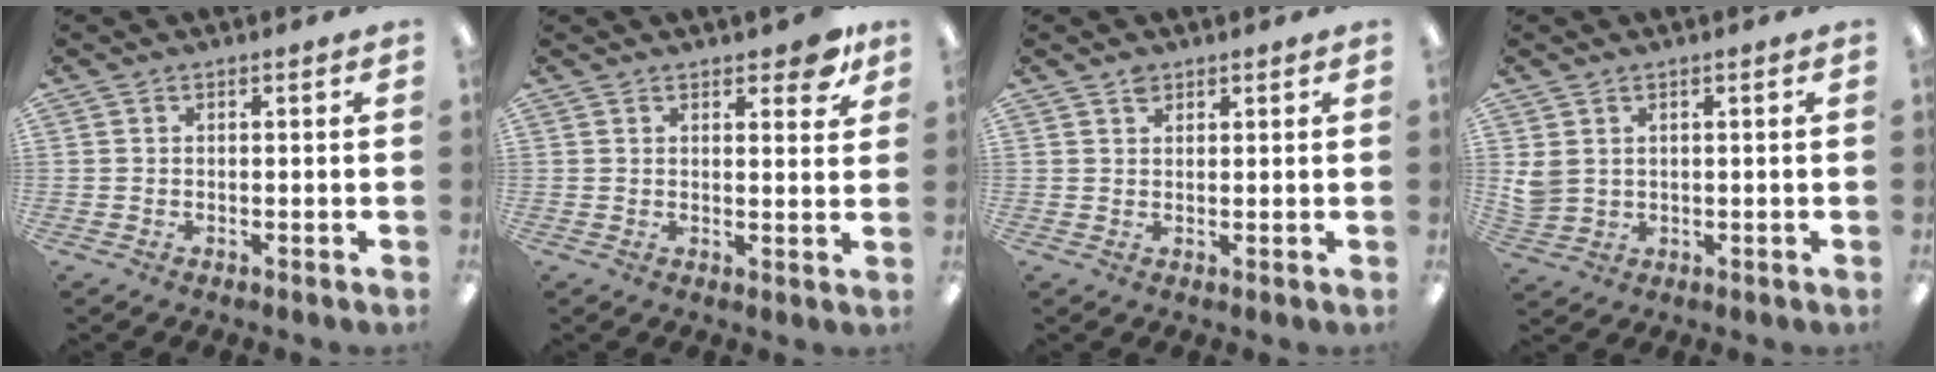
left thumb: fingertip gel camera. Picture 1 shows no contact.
{"total": 5.5, "force": [4.0, 2.1, 3.1], "torque": [-0.022, -0.026, 0.064]}
{"total": 1.7, "force": [1.4, 0.8, 0.3], "torque": [-0.001, -0.006, 0.026]}
{"total": 3.5, "force": [1.8, 2.7, 1.3], "torque": [-0.031, 0.001, 0.037]}